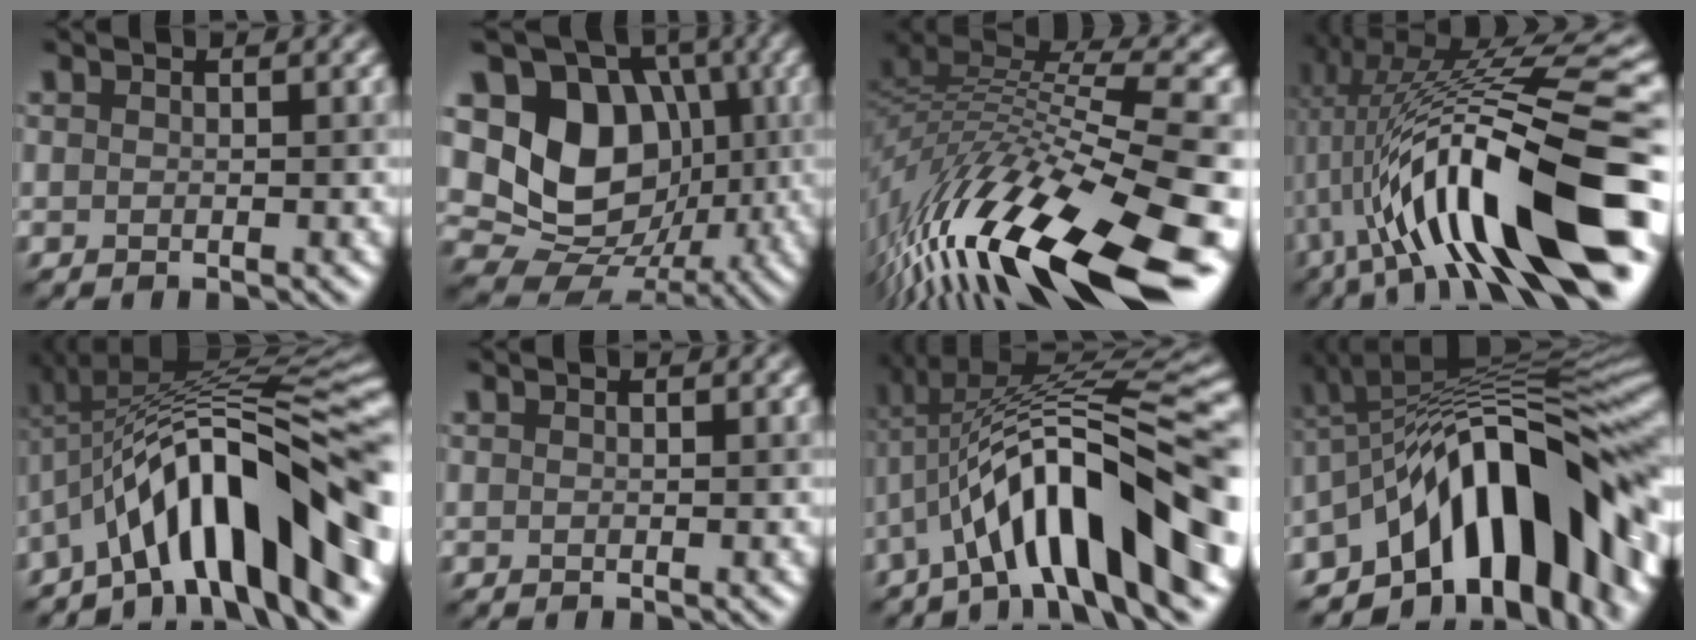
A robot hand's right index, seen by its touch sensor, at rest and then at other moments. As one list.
[{"total": 11.9, "force": [1.0, 9.5, 7.1], "torque": [-0.116, -0.002, 0.000]}, {"total": 15.7, "force": [-6.7, 3.8, 13.7], "torque": [-0.263, 0.021, -0.119]}, {"total": 15.0, "force": [-1.9, 4.0, 14.3], "torque": [-0.223, 0.026, -0.029]}, {"total": 13.2, "force": [-4.9, 4.0, 11.6], "torque": [-0.169, 0.024, -0.084]}, {"total": 0.0}, {"total": 13.4, "force": [-3.4, 3.5, 12.5], "torque": [-0.196, 0.028, -0.053]}, {"total": 15.6, "force": [-5.0, 6.9, 13.1], "torque": [-0.147, 0.039, -0.096]}]